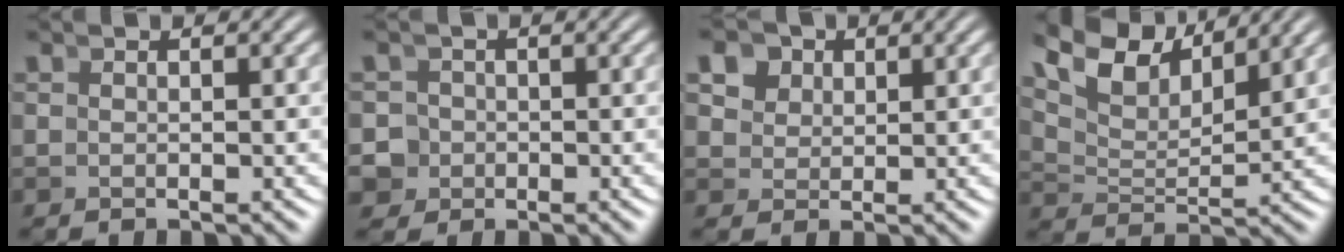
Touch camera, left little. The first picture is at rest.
{"total": 4.9, "force": [-1.6, 4.5, 1.0], "torque": [-0.024, -0.024, -0.025]}
{"total": 5.3, "force": [3.0, 3.8, 2.1], "torque": [-0.031, 0.009, 0.049]}
{"total": 7.6, "force": [5.0, 3.6, 4.5], "torque": [-0.086, 0.005, 0.083]}